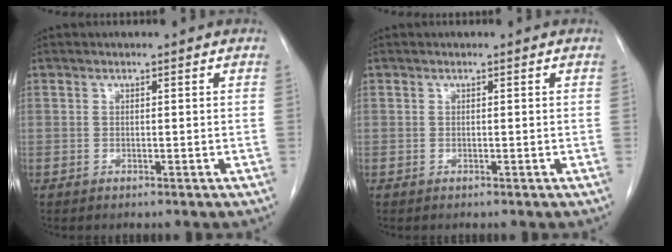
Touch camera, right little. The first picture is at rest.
{"total": 0.0}